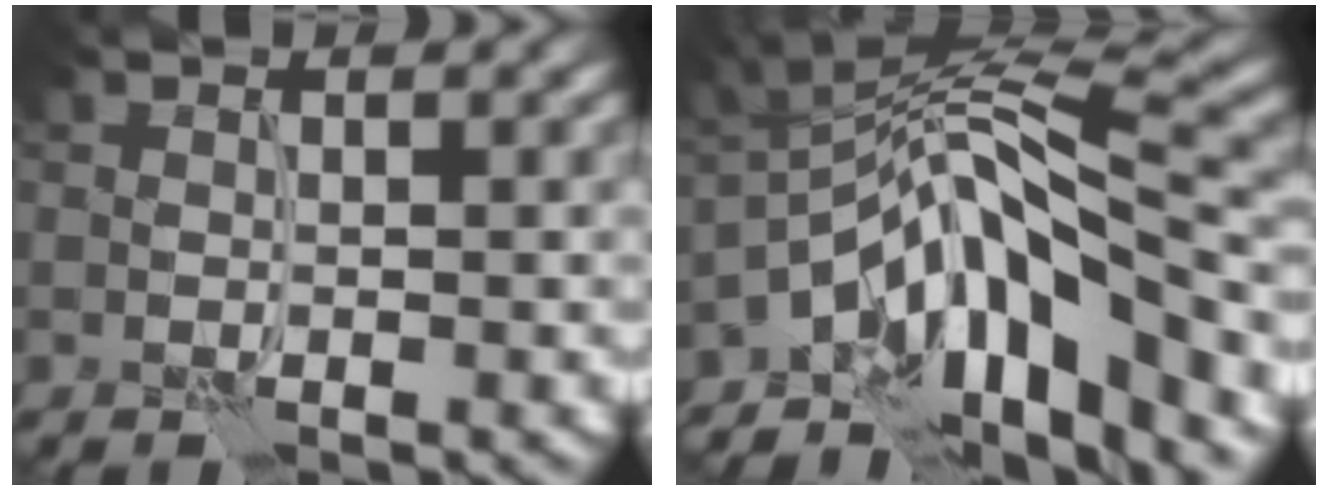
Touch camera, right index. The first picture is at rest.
{"total": 10.5, "force": [-5.6, 3.1, 8.3], "torque": [-0.117, 0.018, -0.107]}